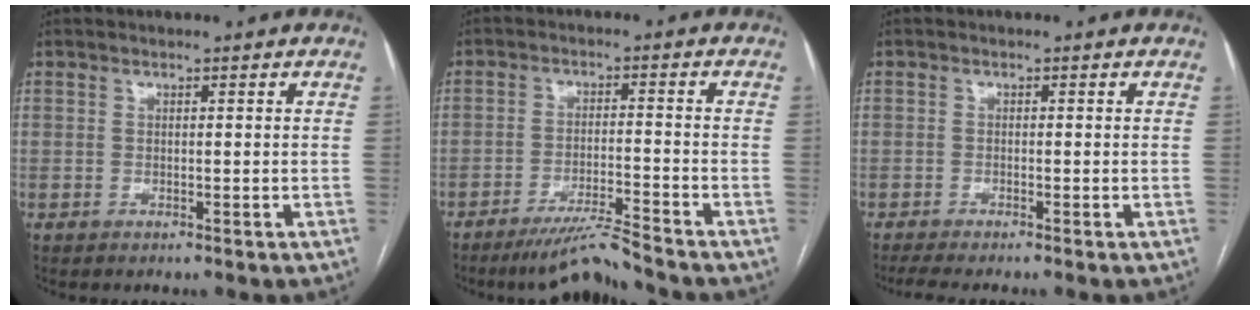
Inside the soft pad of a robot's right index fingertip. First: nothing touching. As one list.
[{"total": 6.2, "force": [-5.6, -1.2, 2.3], "torque": [-0.038, -0.017, -0.100]}, {"total": 2.0, "force": [-1.8, 0.0, 1.0], "torque": [-0.022, -0.006, -0.036]}]